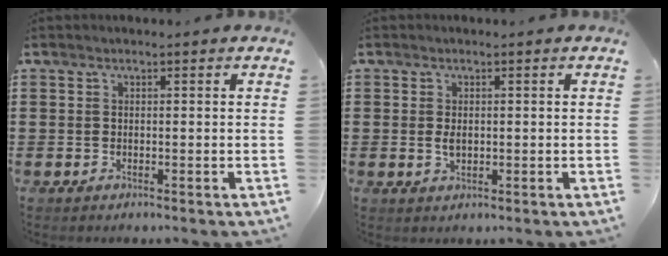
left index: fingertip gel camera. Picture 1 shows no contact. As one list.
[{"total": 2.0, "force": [0.0, 1.1, 1.7], "torque": [-0.034, 0.003, 0.000]}]